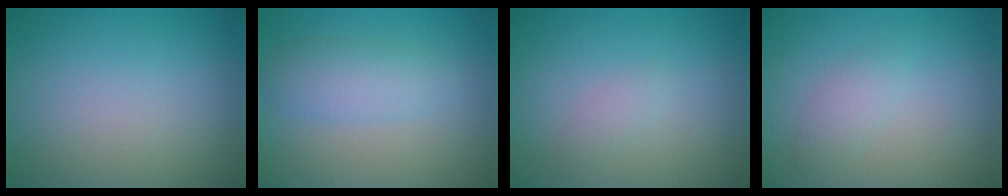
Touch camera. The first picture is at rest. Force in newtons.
{"total": 2.9, "press": 2.9, "slide": 0.1}
{"total": 1.0, "press": 1.0, "slide": 0.1}
{"total": 1.4, "press": 1.4, "slide": 0.1}